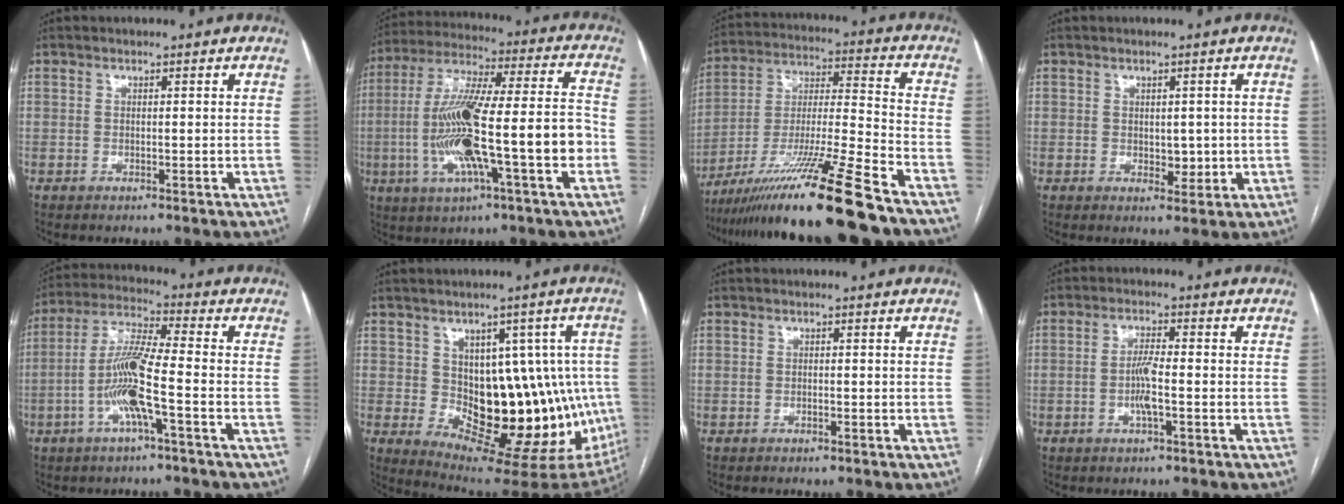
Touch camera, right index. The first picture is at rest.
{"total": 19.8, "force": [-4.4, 2.1, 19.2], "torque": [-0.359, 0.009, -0.071]}
{"total": 20.2, "force": [-15.3, -1.6, 13.2], "torque": [-0.246, -0.030, -0.270]}
{"total": 2.9, "force": [0.0, 2.0, 2.2], "torque": [-0.026, -0.001, 0.009]}
{"total": 10.0, "force": [-3.0, 0.3, 9.6], "torque": [-0.198, 0.005, -0.064]}
{"total": 17.2, "force": [-0.5, 8.9, 14.7], "torque": [-0.172, 0.019, 0.018]}
{"total": 0.5, "force": [-0.4, 0.1, 0.3], "torque": [-0.009, -0.001, -0.005]}
{"total": 3.9, "force": [-1.0, 0.2, 3.7], "torque": [-0.076, 0.000, -0.020]}